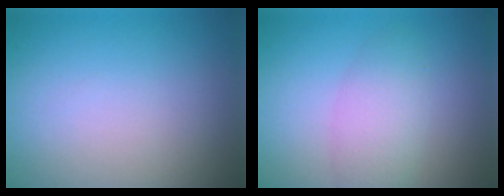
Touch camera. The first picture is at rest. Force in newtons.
{"total": 3.2, "press": 3.2, "slide": 0.3}